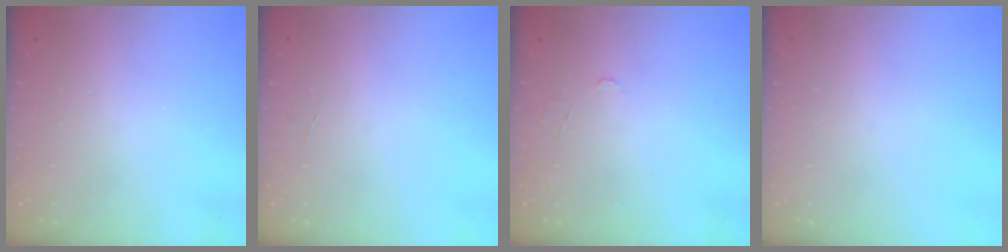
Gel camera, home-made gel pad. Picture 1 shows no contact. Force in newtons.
{"total": 3.7, "press": 3.7, "slide": 0.4}
{"total": 4.3, "press": 4.3, "slide": 0.4}
{"total": 2.4, "press": 2.4, "slide": 0.2}